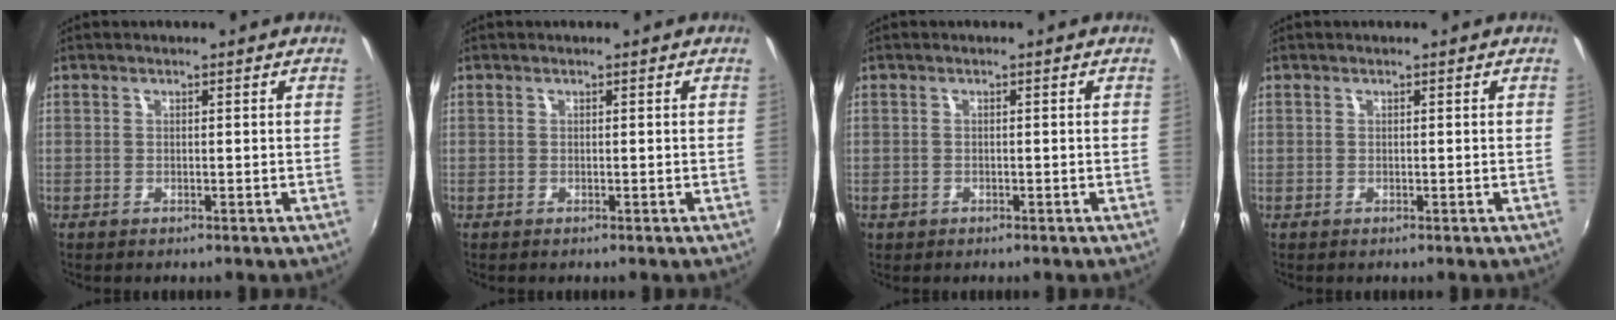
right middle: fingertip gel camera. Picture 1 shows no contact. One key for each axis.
{"total": 0.0}
{"total": 1.2, "fx": -0.6, "fy": 1.0, "fz": 0.2, "tx": -0.008, "ty": -0.003, "tz": -0.009}
{"total": 0.0}